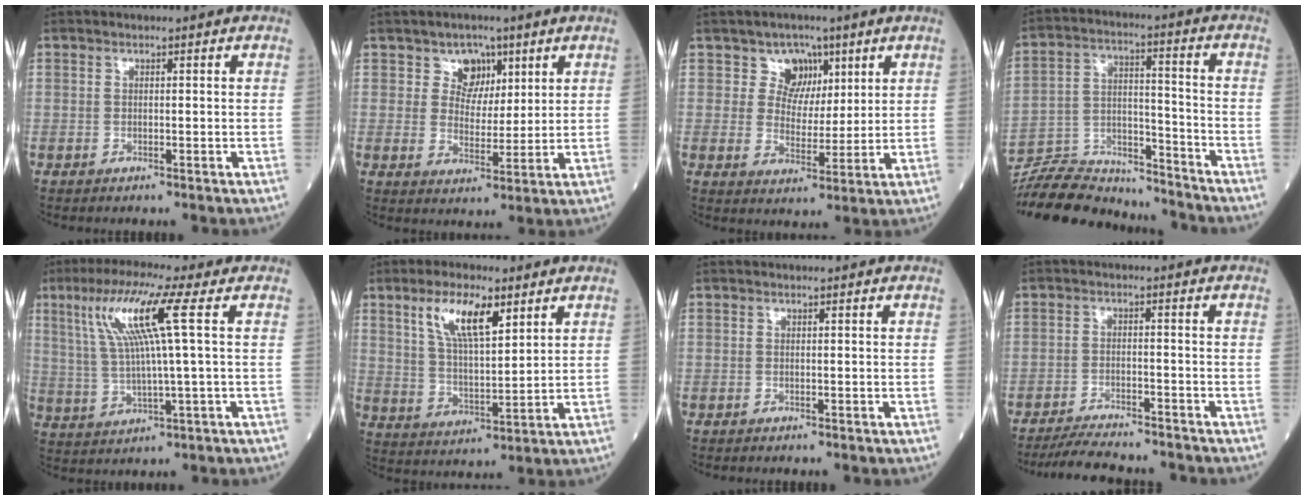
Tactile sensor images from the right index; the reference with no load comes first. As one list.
[{"total": 5.2, "force": [3.0, 3.9, 1.5], "torque": [-0.019, 0.003, 0.054]}, {"total": 5.7, "force": [3.3, 4.6, 1.0], "torque": [-0.010, 0.007, 0.059]}, {"total": 16.1, "force": [-15.7, 2.3, 2.7], "torque": [-0.054, 0.024, -0.261]}, {"total": 11.2, "force": [3.9, -0.6, 10.5], "torque": [-0.213, 0.017, 0.080]}, {"total": 9.7, "force": [5.2, 2.8, 7.6], "torque": [-0.151, 0.006, 0.104]}, {"total": 0.0}, {"total": 9.2, "force": [-8.5, 0.9, 3.2], "torque": [-0.051, -0.010, -0.132]}]